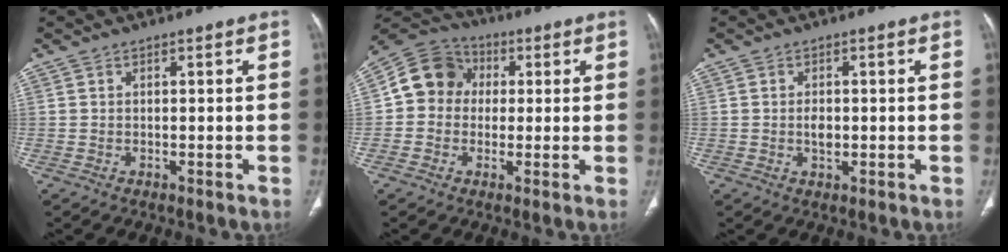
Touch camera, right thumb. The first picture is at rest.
{"total": 10.2, "force": [1.0, 9.1, 4.5], "torque": [-0.058, 0.023, 0.002]}
{"total": 2.2, "force": [-0.2, 1.4, 1.7], "torque": [-0.025, 0.001, -0.003]}